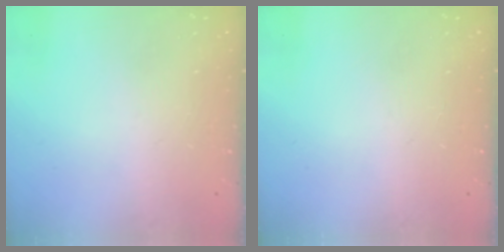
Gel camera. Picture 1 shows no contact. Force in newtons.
{"total": 0.0}